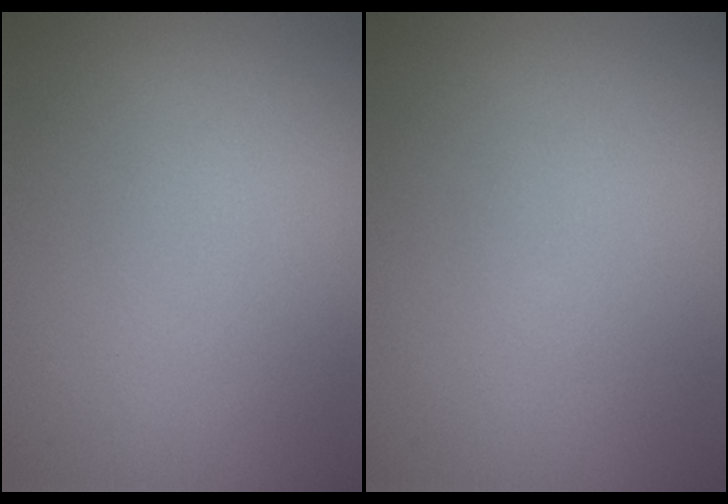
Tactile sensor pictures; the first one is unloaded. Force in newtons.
{"total": 0.0}